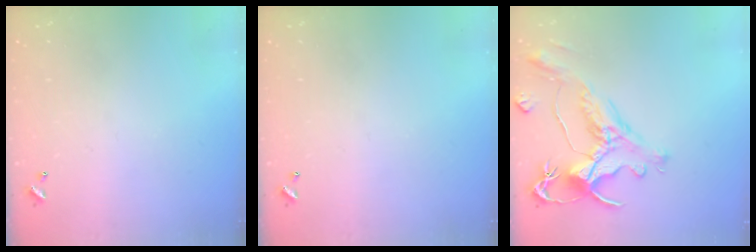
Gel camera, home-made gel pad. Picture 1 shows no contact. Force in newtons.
{"total": 0.0}
{"total": 1.5, "press": 0.7, "slide": 1.3}